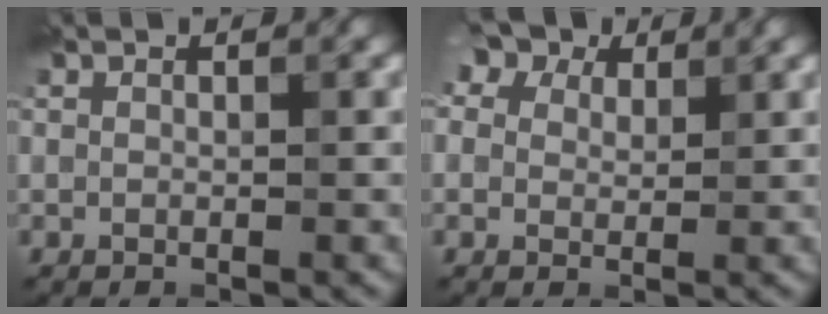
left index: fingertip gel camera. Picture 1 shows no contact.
{"total": 8.1, "force": [5.1, 5.0, 3.9], "torque": [-0.072, 0.030, 0.057]}